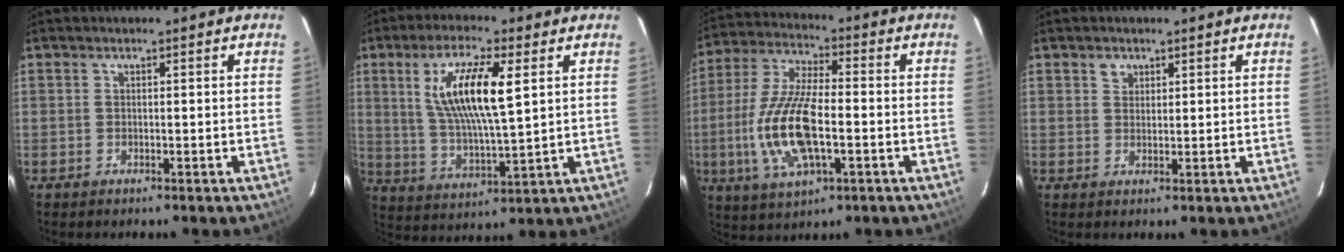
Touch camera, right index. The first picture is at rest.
{"total": 13.4, "force": [4.1, 3.0, 12.4], "torque": [-0.237, 0.000, 0.083]}
{"total": 15.8, "force": [-3.3, 5.9, 14.3], "torque": [-0.303, -0.004, -0.063]}
{"total": 2.0, "force": [1.1, 1.6, 0.4], "torque": [-0.002, 0.007, 0.019]}